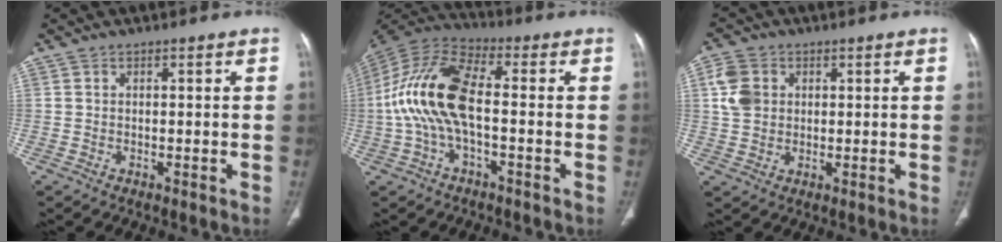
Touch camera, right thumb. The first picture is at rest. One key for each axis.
{"total": 15.0, "fx": -1.4, "fy": 6.7, "fz": 13.4, "tx": -0.292, "ty": 0.038, "tz": -0.033}
{"total": 6.1, "fx": 1.5, "fy": 4.9, "fz": 3.3, "tx": -0.059, "ty": 0.003, "tz": 0.027}